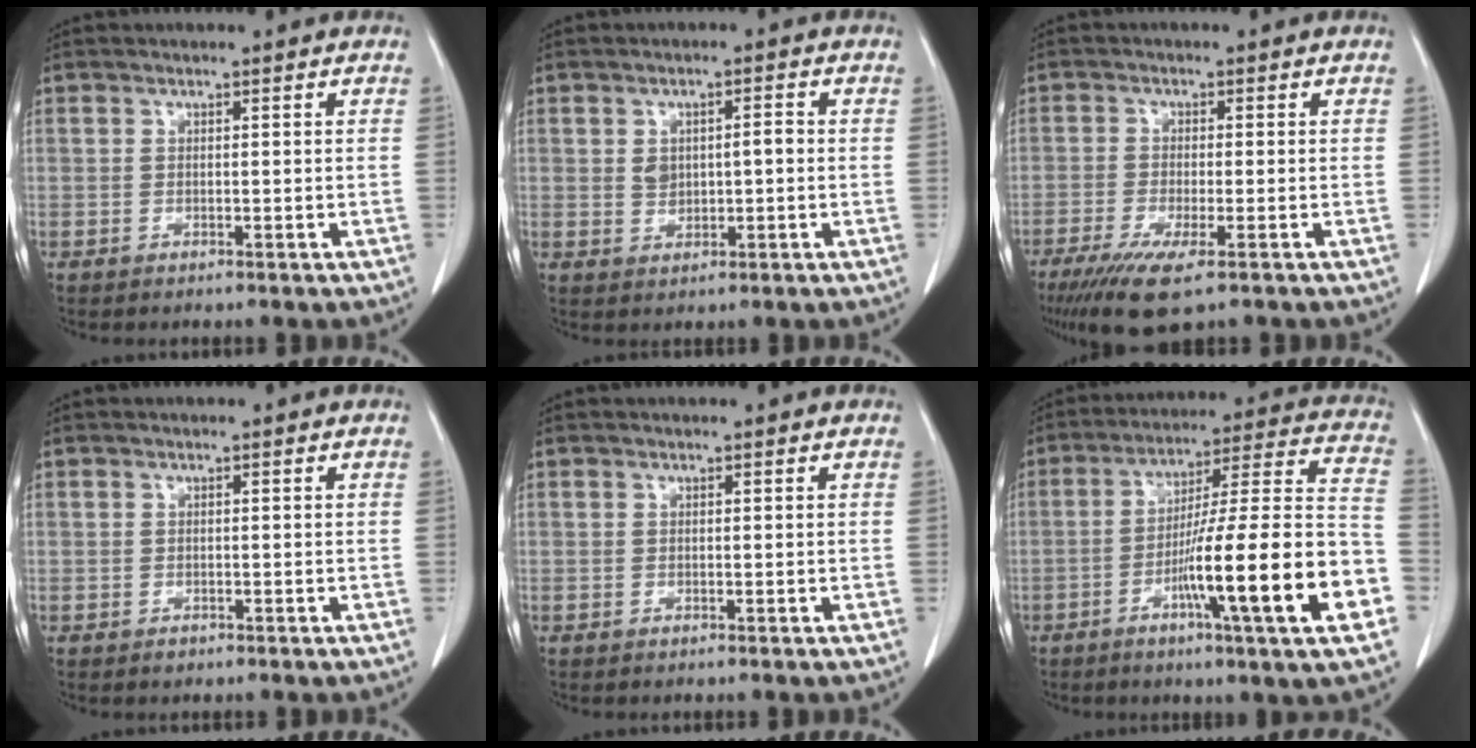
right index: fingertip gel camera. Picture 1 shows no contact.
{"total": 3.6, "force": [0.3, 2.0, 2.9], "torque": [-0.050, 0.015, 0.017]}
{"total": 8.1, "force": [-5.1, 1.2, 6.1], "torque": [-0.106, -0.023, -0.084]}
{"total": 0.8, "force": [-0.5, 0.7, 0.0], "torque": [0.002, 0.003, -0.007]}
{"total": 0.0}
{"total": 21.4, "force": [-7.5, -0.1, 20.1], "torque": [-0.273, -0.001, -0.118]}